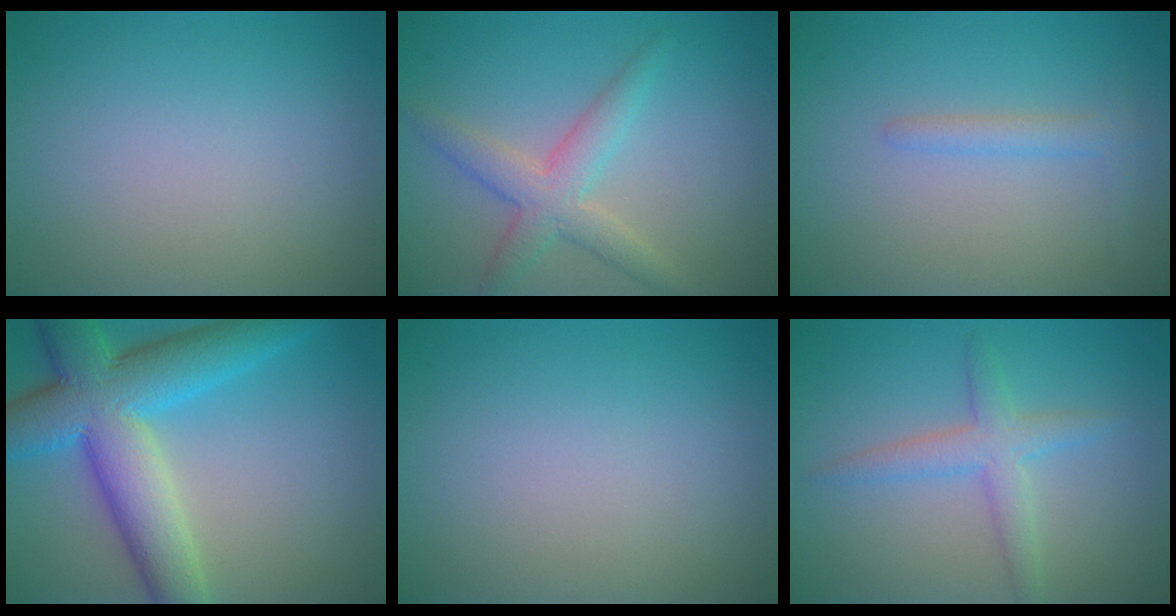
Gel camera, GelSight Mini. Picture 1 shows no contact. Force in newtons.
{"total": 3.8, "press": 3.8, "slide": 0.1}
{"total": 1.6, "press": 1.6, "slide": 0.1}
{"total": 10.4, "press": 10.4, "slide": 0.4}
{"total": 0.0}
{"total": 2.9, "press": 2.9, "slide": 0.1}